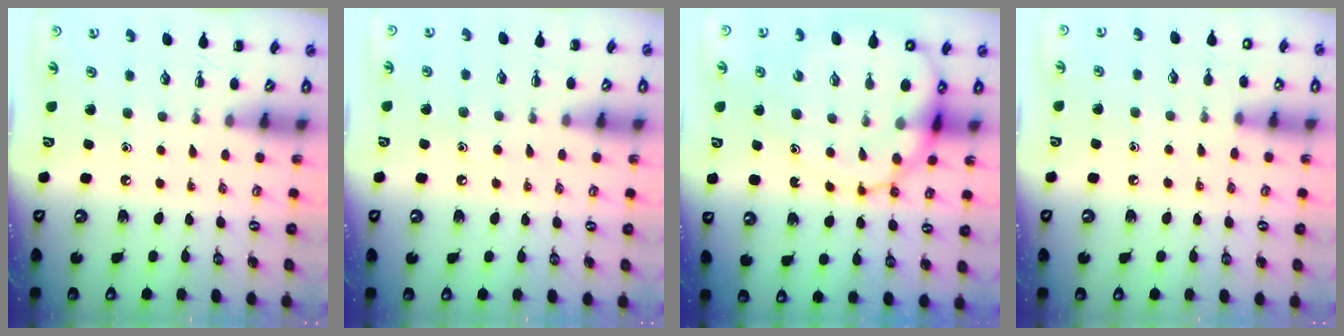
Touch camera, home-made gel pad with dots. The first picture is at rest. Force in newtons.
{"total": 6.1, "press": 5.9, "slide": 1.4}
{"total": 16.0, "press": 15.6, "slide": 3.4}
{"total": 8.1, "press": 7.8, "slide": 2.1}